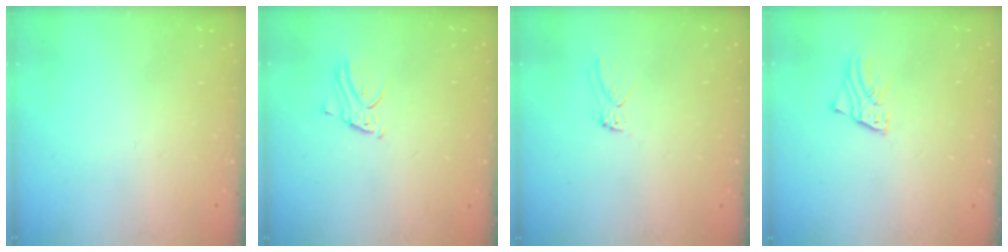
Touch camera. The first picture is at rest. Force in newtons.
{"total": 2.8, "press": 2.8, "slide": 0.1}
{"total": 4.1, "press": 4.1, "slide": 0.4}
{"total": 1.9, "press": 1.9, "slide": 0.1}